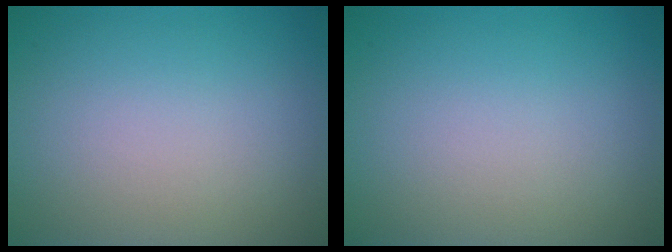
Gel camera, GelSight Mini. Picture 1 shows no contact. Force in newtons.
{"total": 0.0}